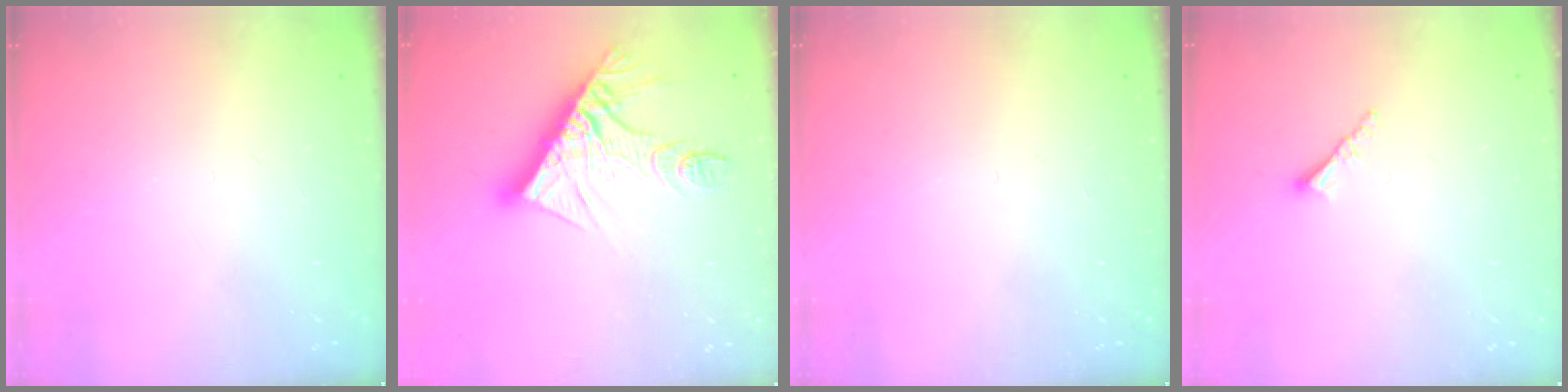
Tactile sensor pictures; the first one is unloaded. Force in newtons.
{"total": 15.4, "press": 15.3, "slide": 1.2}
{"total": 0.0}
{"total": 2.3, "press": 2.2, "slide": 0.6}